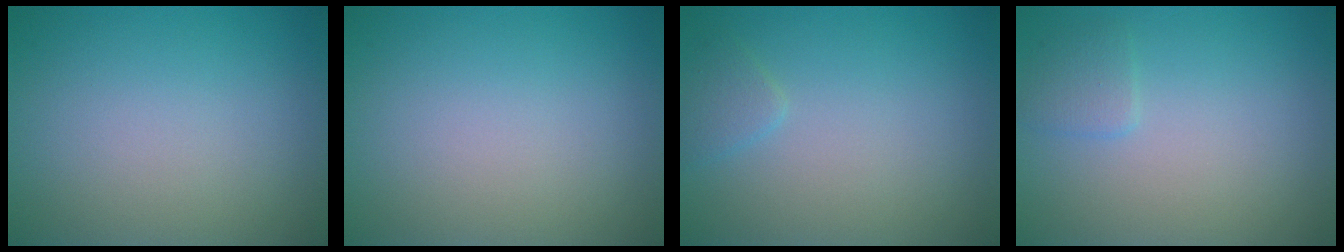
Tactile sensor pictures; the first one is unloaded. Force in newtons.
{"total": 0.0}
{"total": 1.2, "press": 1.2, "slide": 0.1}
{"total": 1.2, "press": 1.2, "slide": 0.1}